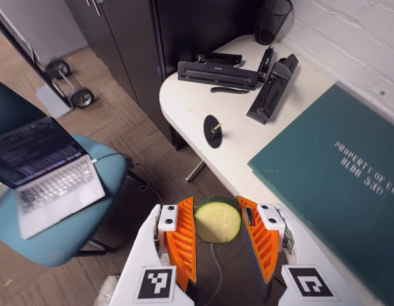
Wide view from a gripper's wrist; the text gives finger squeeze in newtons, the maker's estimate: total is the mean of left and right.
{"total": 10.2, "left": 10.4, "right": 9.9}